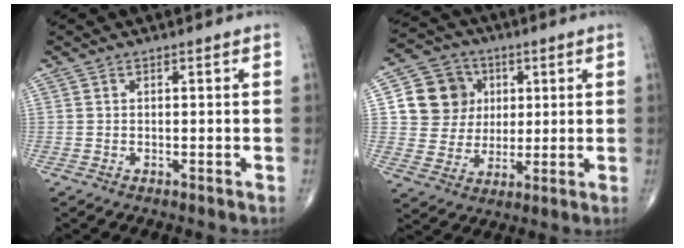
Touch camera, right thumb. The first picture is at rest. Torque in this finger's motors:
{"motor_torque": [0.01, 0.02, 0.01, -0.01, 0.10]}